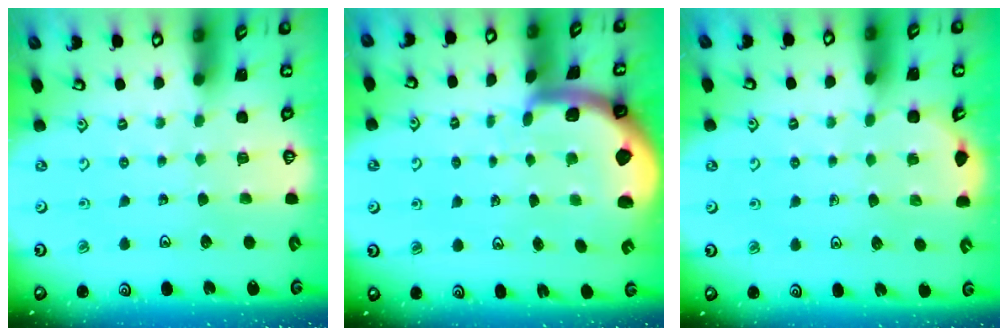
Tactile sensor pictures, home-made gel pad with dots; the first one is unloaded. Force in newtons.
{"total": 2.4, "press": 2.4, "slide": 0.3}
{"total": 2.2, "press": 2.0, "slide": 1.1}